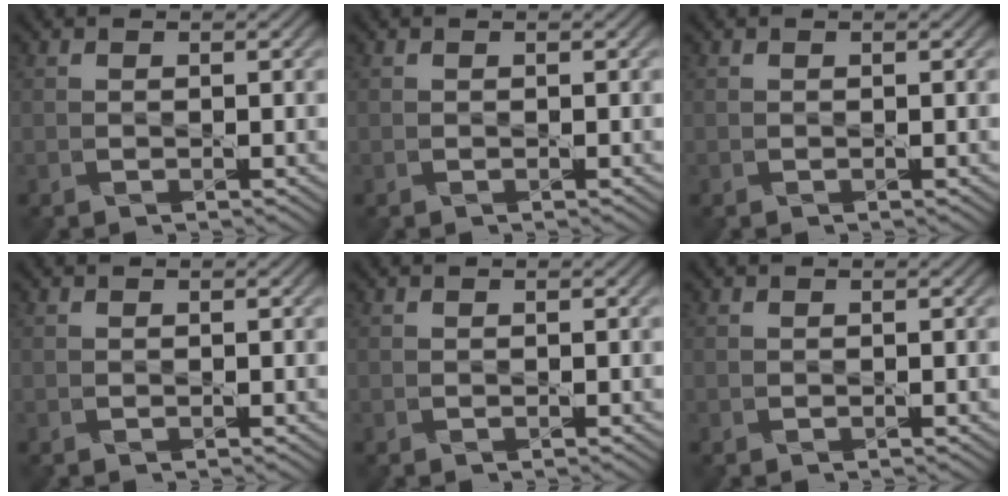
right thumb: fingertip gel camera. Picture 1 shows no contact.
{"total": 0.0}
{"total": 0.0}
{"total": 0.0}
{"total": 0.0}
{"total": 0.0}